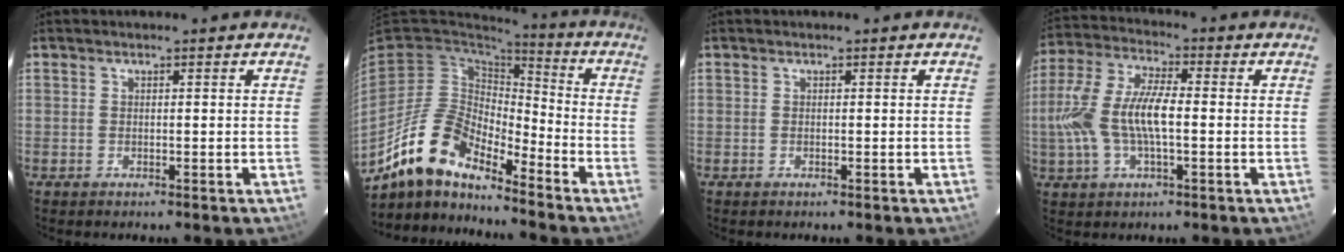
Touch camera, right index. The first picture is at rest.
{"total": 14.2, "force": [-11.6, 4.6, 6.8], "torque": [-0.132, -0.003, -0.226]}
{"total": 0.0}
{"total": 13.4, "force": [-1.4, 5.2, 12.3], "torque": [-0.266, 0.009, -0.028]}